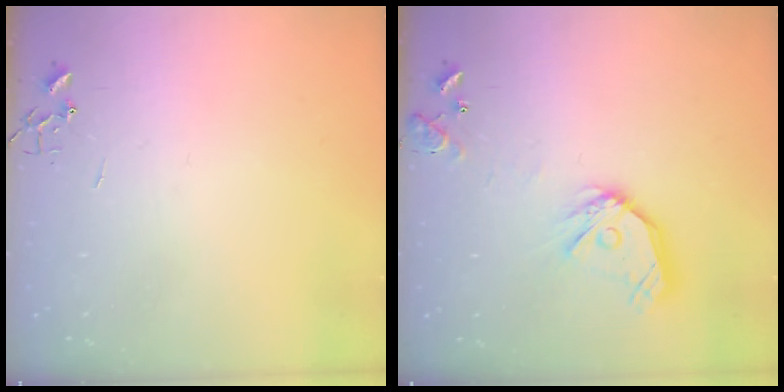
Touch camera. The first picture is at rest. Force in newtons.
{"total": 15.3, "press": 15.1, "slide": 2.1}